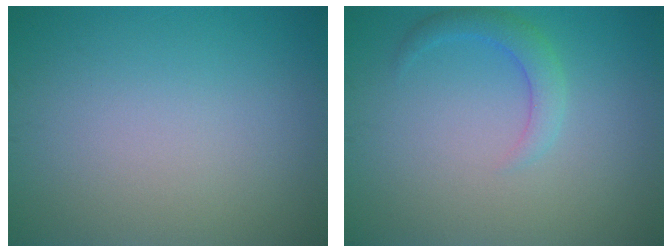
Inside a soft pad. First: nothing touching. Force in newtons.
{"total": 2.2, "press": 2.1, "slide": 0.2}